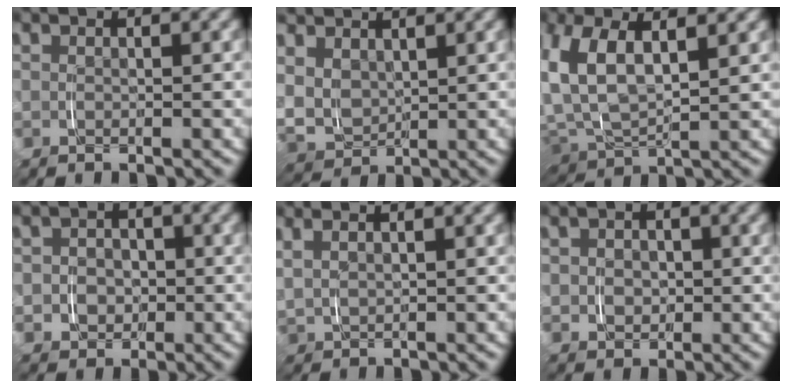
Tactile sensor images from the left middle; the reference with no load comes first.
{"total": 4.9, "force": [2.5, 4.1, 1.1], "torque": [-0.040, -0.012, 0.041]}
{"total": 4.2, "force": [2.4, 2.2, 2.7], "torque": [-0.077, -0.003, 0.039]}
{"total": 2.1, "force": [-0.3, 2.1, 0.0], "torque": [0.018, -0.008, -0.004]}
{"total": 1.9, "force": [1.7, 0.2, 0.9], "torque": [-0.006, 0.008, 0.031]}
{"total": 1.7, "force": [0.1, 1.7, 0.0], "torque": [0.008, -0.006, 0.005]}